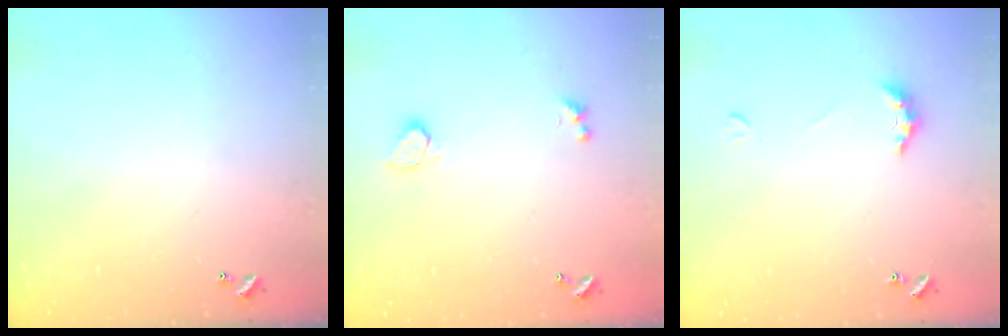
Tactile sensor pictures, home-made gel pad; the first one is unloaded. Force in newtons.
{"total": 2.6, "press": 2.3, "slide": 1.3}
{"total": 2.7, "press": 2.6, "slide": 0.7}